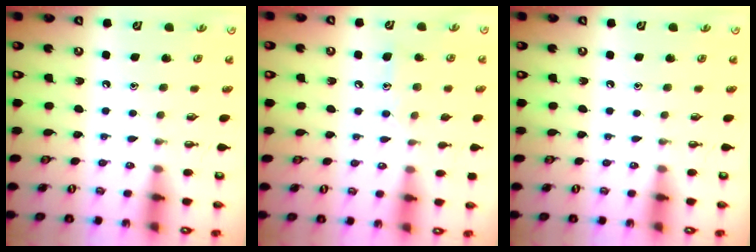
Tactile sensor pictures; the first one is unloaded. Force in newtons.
{"total": 8.4, "press": 8.4, "slide": 0.5}
{"total": 0.0}